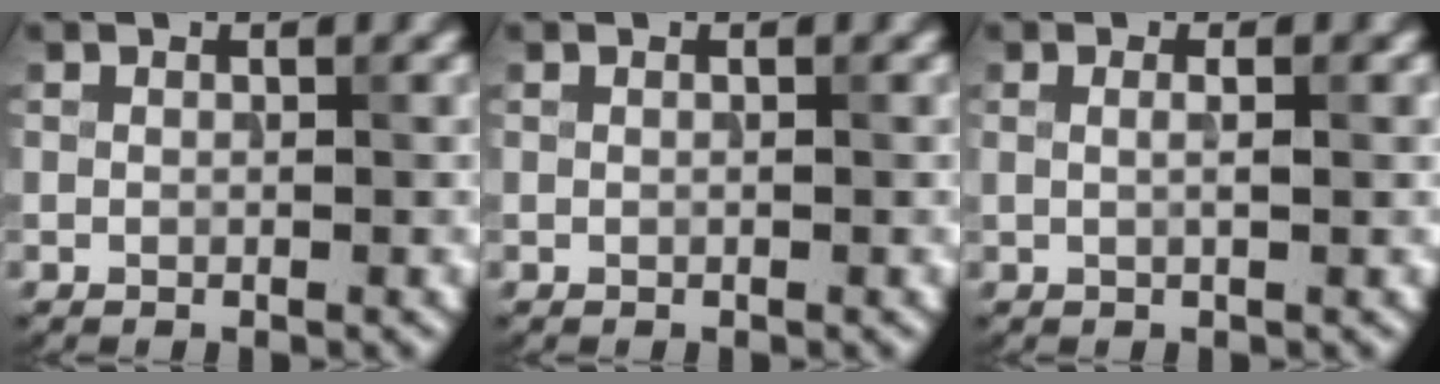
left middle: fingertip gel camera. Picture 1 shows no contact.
{"total": 0.0}
{"total": 1.5, "force": [0.2, 0.4, 1.4], "torque": [-0.015, -0.004, -0.002]}